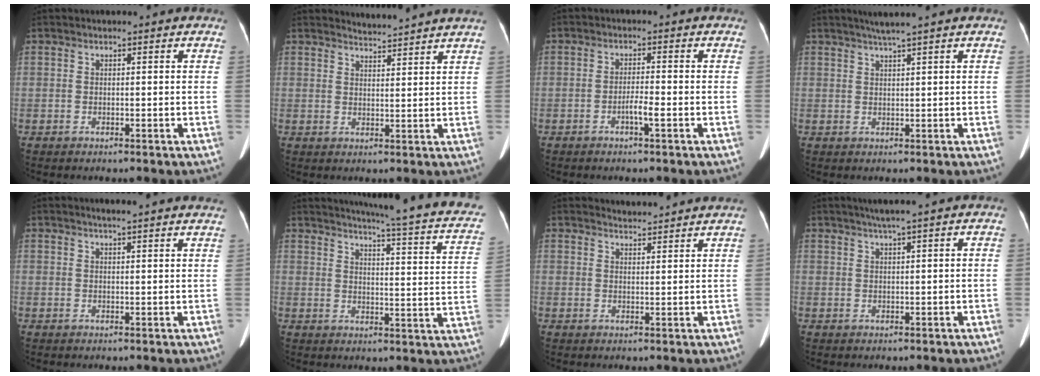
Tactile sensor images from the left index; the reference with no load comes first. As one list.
[{"total": 4.4, "force": [4.2, -1.2, 0.2], "torque": [-0.012, -0.008, 0.055]}, {"total": 2.5, "force": [-1.2, 0.0, 2.2], "torque": [-0.040, -0.001, -0.024]}, {"total": 3.0, "force": [2.4, -0.9, 1.7], "torque": [-0.029, 0.004, 0.045]}, {"total": 8.3, "force": [7.4, 0.2, 3.7], "torque": [-0.049, 0.015, 0.075]}, {"total": 20.5, "force": [17.2, 1.4, 11.1], "torque": [-0.142, -0.045, 0.188]}, {"total": 4.1, "force": [4.0, -0.3, 0.2], "torque": [-0.013, 0.006, 0.052]}, {"total": 3.1, "force": [2.3, -0.8, 1.8], "torque": [-0.032, 0.006, 0.044]}]